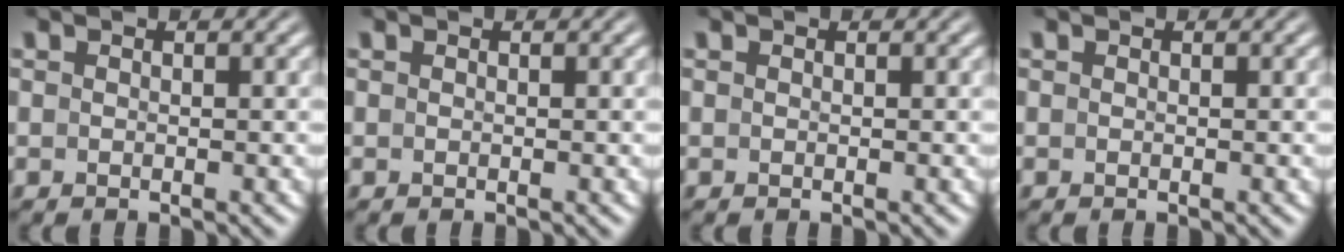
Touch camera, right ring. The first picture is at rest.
{"total": 0.0}
{"total": 0.0}
{"total": 0.0}